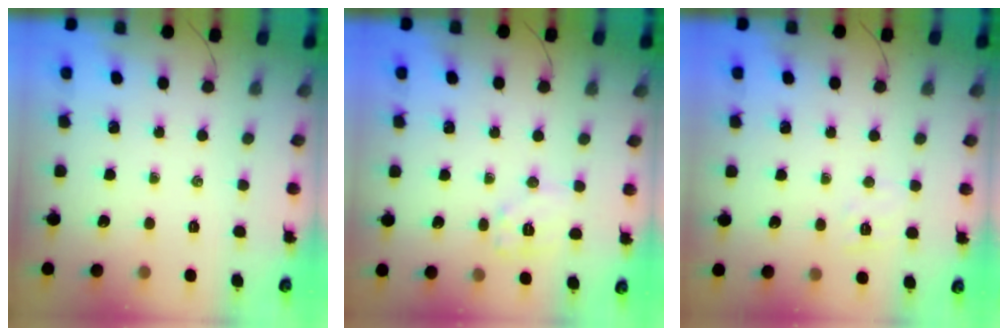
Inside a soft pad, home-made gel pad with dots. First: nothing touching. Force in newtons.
{"total": 7.3, "press": 7.3, "slide": 0.6}
{"total": 5.9, "press": 5.7, "slide": 1.5}